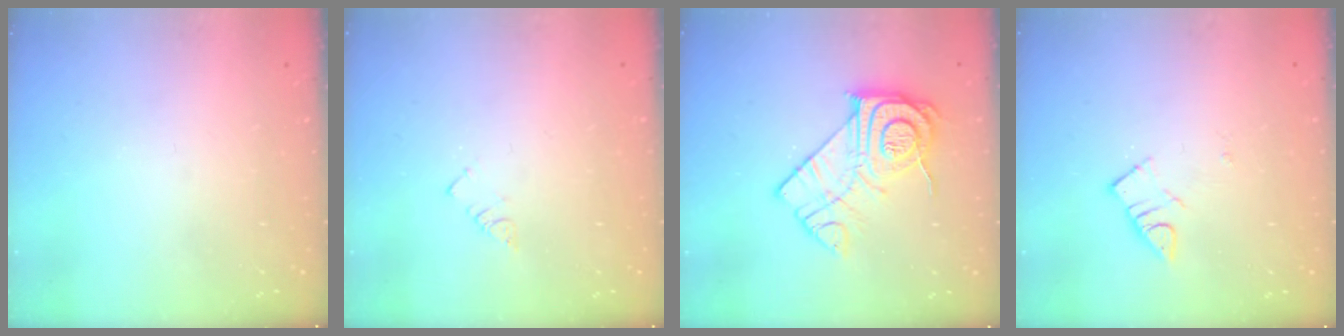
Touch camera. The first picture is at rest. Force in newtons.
{"total": 3.0, "press": 2.9, "slide": 0.4}
{"total": 15.3, "press": 15.3, "slide": 1.0}
{"total": 3.3, "press": 3.3, "slide": 0.1}